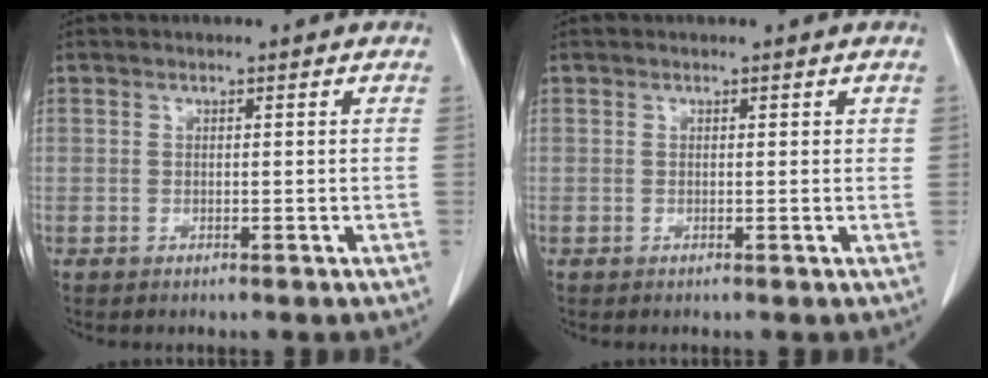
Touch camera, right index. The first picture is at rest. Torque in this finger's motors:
{"motor_torque": [-0.03, 0.00, 0.00, -0.01]}